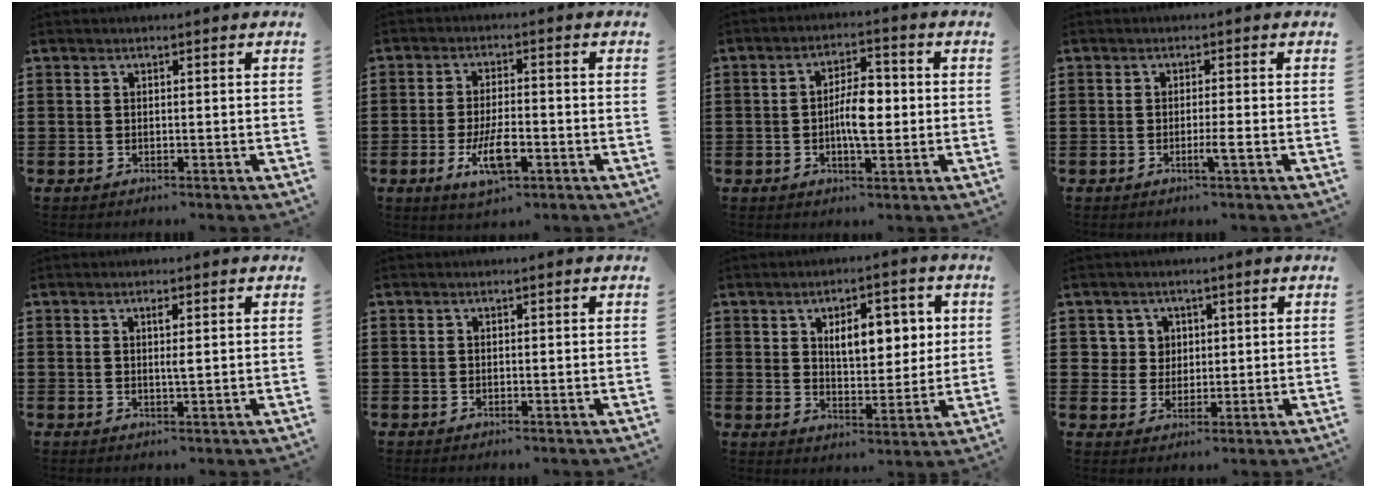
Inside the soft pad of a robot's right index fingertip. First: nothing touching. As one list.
[{"total": 6.8, "force": [-2.5, 2.2, 5.9], "torque": [-0.114, -0.011, -0.049]}, {"total": 6.0, "force": [-0.3, 2.4, 5.5], "torque": [-0.091, 0.006, -0.010]}, {"total": 2.4, "force": [-1.0, -0.3, 2.2], "torque": [-0.042, -0.009, -0.021]}, {"total": 1.7, "force": [0.4, 0.2, 1.6], "torque": [-0.033, -0.001, 0.005]}, {"total": 0.0}, {"total": 7.2, "force": [2.2, 3.7, 5.8], "torque": [-0.091, -0.001, 0.029]}, {"total": 4.0, "force": [1.5, 3.6, 0.8], "torque": [-0.035, 0.013, 0.027]}]